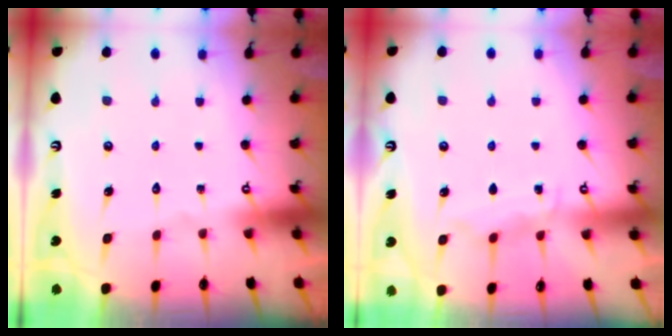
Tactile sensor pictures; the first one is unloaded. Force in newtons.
{"total": 5.9, "press": 5.8, "slide": 0.7}